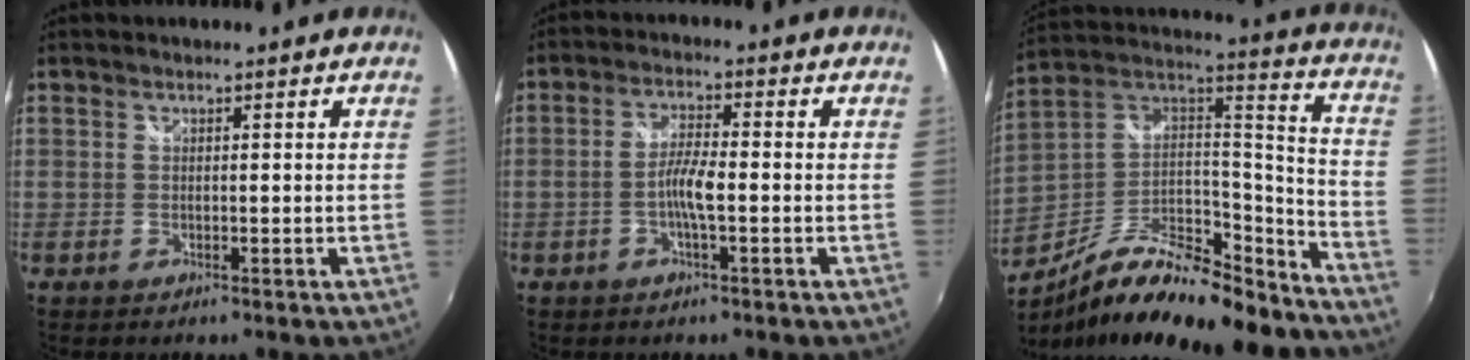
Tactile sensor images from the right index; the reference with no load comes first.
{"total": 4.4, "force": [-1.4, 0.5, 4.2], "torque": [-0.085, 0.006, -0.028]}
{"total": 25.6, "force": [-19.7, 7.1, 14.8], "torque": [-0.234, -0.005, -0.309]}